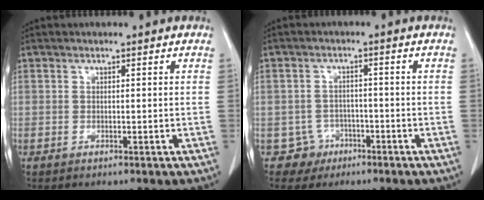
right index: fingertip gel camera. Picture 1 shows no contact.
{"total": 3.9, "force": [-1.9, 3.4, -0.6], "torque": [0.018, 0.016, -0.028]}